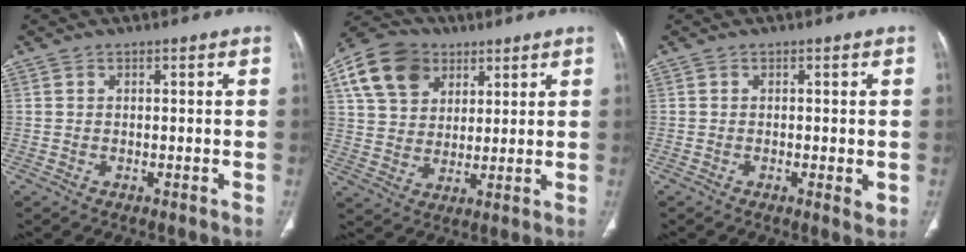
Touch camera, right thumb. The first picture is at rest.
{"total": 14.0, "force": [6.5, 10.3, 6.9], "torque": [-0.114, -0.002, 0.118]}
{"total": 2.2, "force": [-0.4, 0.8, 2.1], "torque": [-0.033, -0.006, -0.006]}